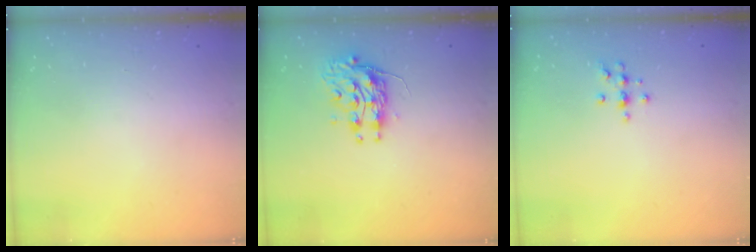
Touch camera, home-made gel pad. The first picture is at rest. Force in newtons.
{"total": 9.6, "press": 9.6, "slide": 0.7}
{"total": 7.5, "press": 7.4, "slide": 1.3}